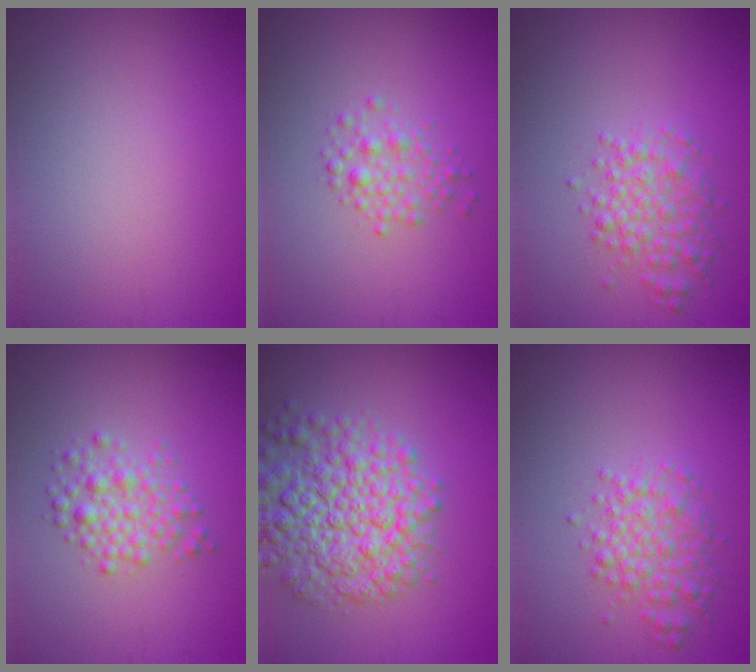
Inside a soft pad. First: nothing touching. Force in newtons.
{"total": 2.0, "press": 2.0, "slide": 0.0}
{"total": 3.0, "press": 3.0, "slide": 0.0}
{"total": 2.8, "press": 2.8, "slide": 0.1}
{"total": 7.7, "press": 7.7, "slide": 0.3}
{"total": 3.0, "press": 3.0, "slide": 0.0}